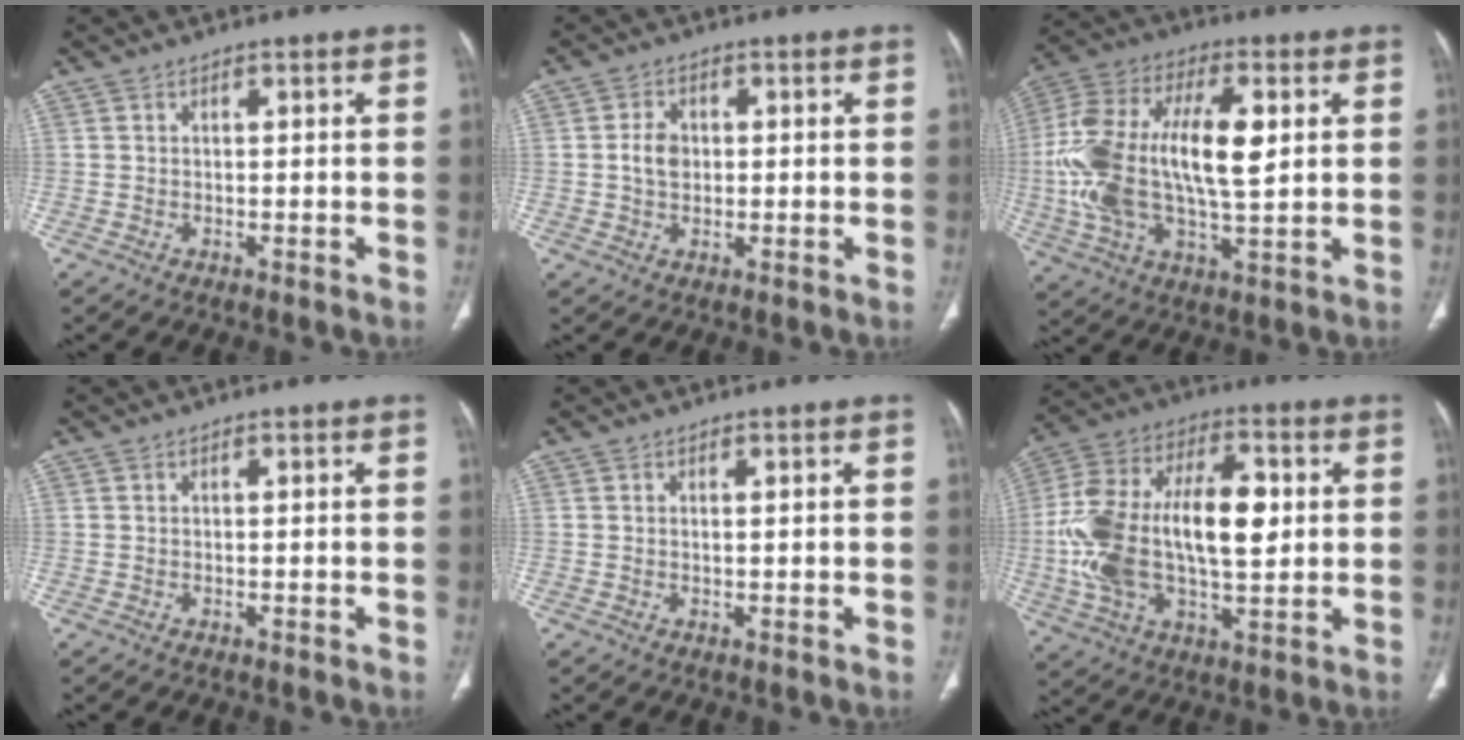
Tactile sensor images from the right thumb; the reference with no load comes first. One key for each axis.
{"total": 4.1, "fx": 0.2, "fy": 3.1, "fz": 2.7, "tx": -0.043, "ty": 0.005, "tz": 0.000}
{"total": 21.9, "fx": 2.1, "fy": 9.9, "fz": 19.4, "tx": -0.395, "ty": 0.012, "tz": 0.031}
{"total": 0.0}
{"total": 0.6, "fx": 0.2, "fy": 0.1, "fz": 0.5, "tx": -0.012, "ty": -0.002, "tz": 0.004}
{"total": 23.3, "fx": 0.9, "fy": 12.0, "fz": 20.0, "tx": -0.382, "ty": 0.018, "tz": 0.014}